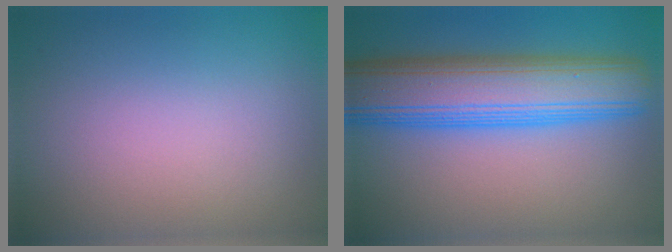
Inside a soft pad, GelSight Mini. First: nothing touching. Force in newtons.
{"total": 9.9, "press": 9.9, "slide": 0.2}